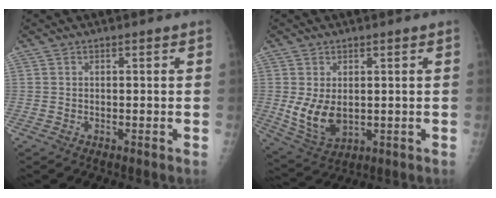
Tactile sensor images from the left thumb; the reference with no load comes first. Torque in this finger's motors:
{"motor_torque": [-0.24, 0.72, 0.76, 0.02, 0.14]}